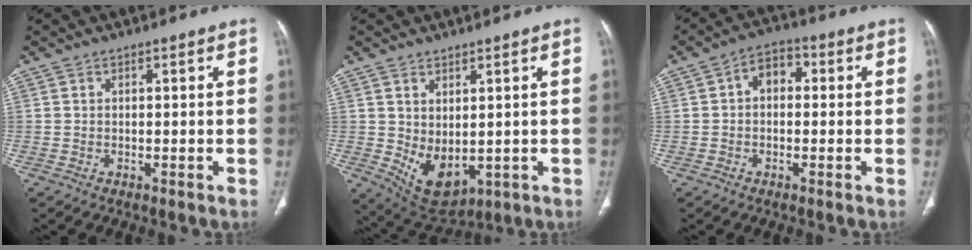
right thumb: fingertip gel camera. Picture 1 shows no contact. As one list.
[{"total": 8.4, "force": [-0.4, 4.8, 6.9], "torque": [-0.105, -0.011, 0.023]}, {"total": 5.2, "force": [0.4, 3.7, 3.6], "torque": [-0.040, 0.018, -0.006]}]